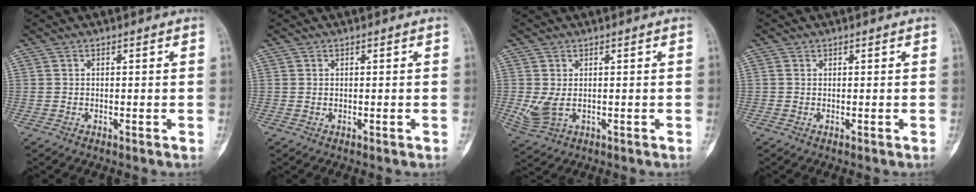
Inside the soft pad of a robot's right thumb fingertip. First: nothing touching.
{"total": 0.0}
{"total": 4.3, "force": [0.1, 2.6, 3.4], "torque": [-0.085, -0.002, 0.018]}
{"total": 0.6, "force": [0.3, 0.4, 0.3], "torque": [-0.005, -0.001, 0.004]}